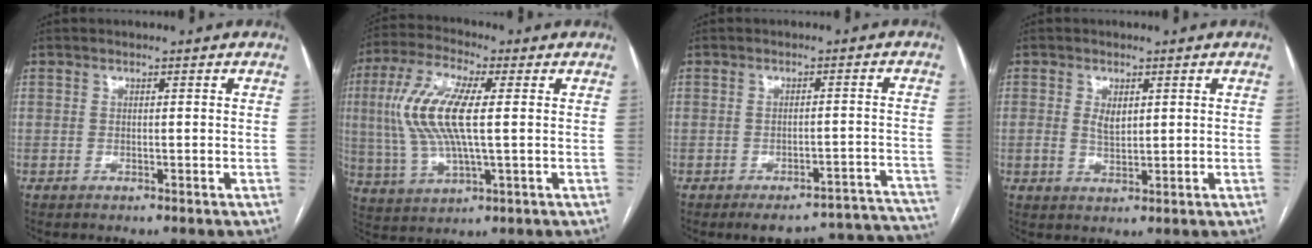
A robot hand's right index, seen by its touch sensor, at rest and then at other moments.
{"total": 12.7, "force": [1.6, 3.3, 12.2], "torque": [-0.272, 0.012, 0.030]}
{"total": 17.9, "force": [-17.4, 2.0, 3.6], "torque": [0.010, 0.018, -0.196]}
{"total": 2.8, "force": [0.8, 1.5, 2.2], "torque": [-0.041, -0.001, 0.018]}